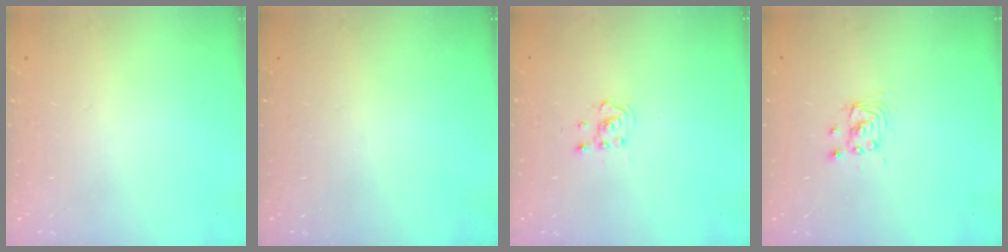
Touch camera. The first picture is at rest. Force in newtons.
{"total": 0.0}
{"total": 3.7, "press": 3.6, "slide": 0.5}
{"total": 2.9, "press": 2.9, "slide": 0.0}